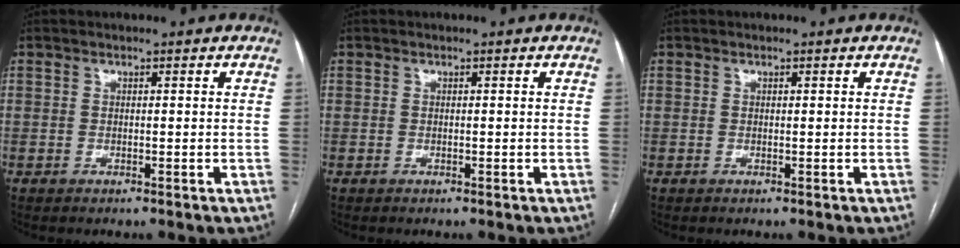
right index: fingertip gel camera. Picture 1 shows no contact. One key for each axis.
{"total": 0.0}
{"total": 0.0}